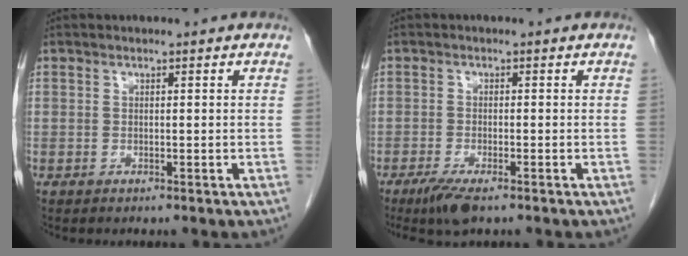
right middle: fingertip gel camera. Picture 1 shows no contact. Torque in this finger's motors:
{"motor_torque": [0.88, -0.76, 0.34, 0.08]}